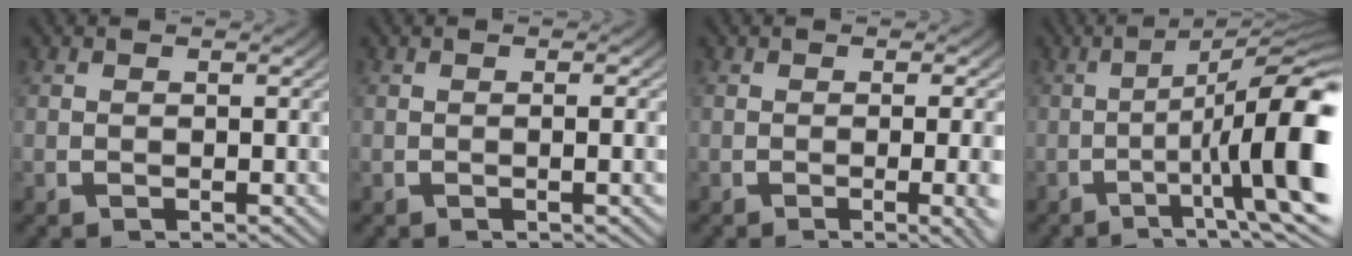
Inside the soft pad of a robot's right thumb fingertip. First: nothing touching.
{"total": 1.0, "force": [0.1, -0.3, 0.9], "torque": [-0.020, 0.005, -0.001]}
{"total": 3.1, "force": [-0.7, 0.4, 3.0], "torque": [-0.040, 0.001, -0.013]}
{"total": 11.3, "force": [-1.4, 4.4, 10.3], "torque": [-0.150, -0.021, -0.020]}